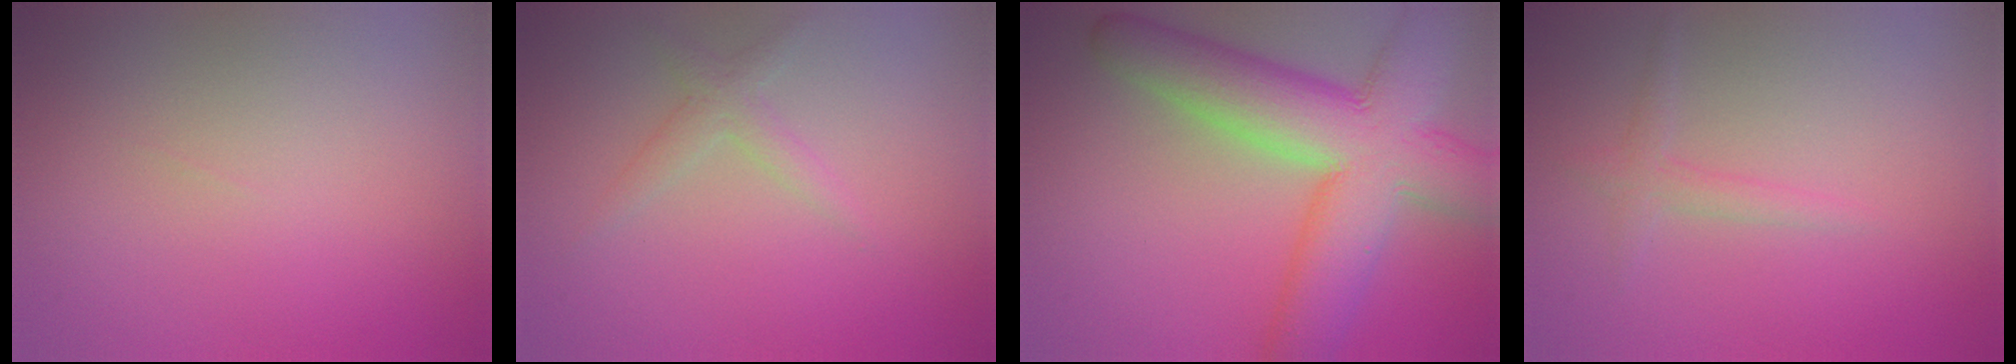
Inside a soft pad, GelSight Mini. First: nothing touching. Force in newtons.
{"total": 1.8, "press": 1.8, "slide": 0.1}
{"total": 12.3, "press": 12.3, "slide": 0.5}
{"total": 1.5, "press": 1.5, "slide": 0.1}